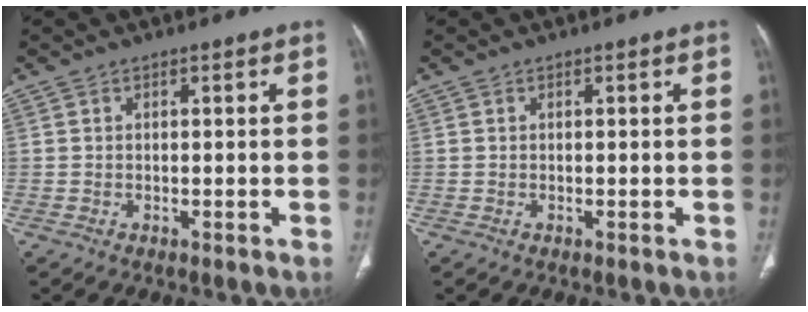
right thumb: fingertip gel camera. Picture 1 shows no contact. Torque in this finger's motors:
{"motor_torque": [-0.05, 0.05, 0.43, -0.29, 0.09]}